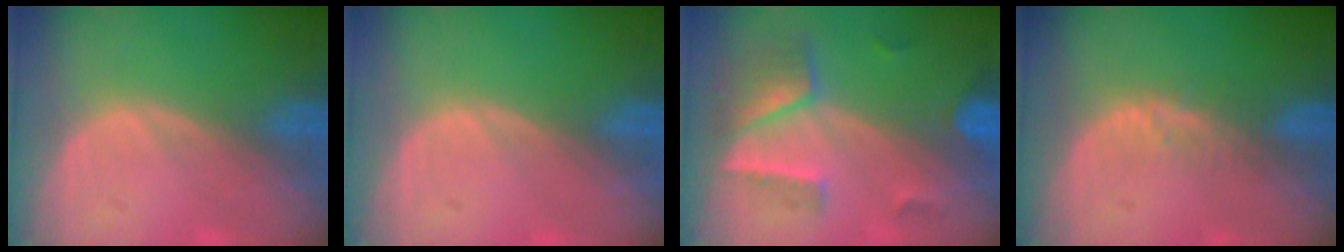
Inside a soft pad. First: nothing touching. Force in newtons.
{"total": 0.0}
{"total": 7.2, "press": 6.3, "slide": 3.5}
{"total": 2.1, "press": 2.1, "slide": 0.2}